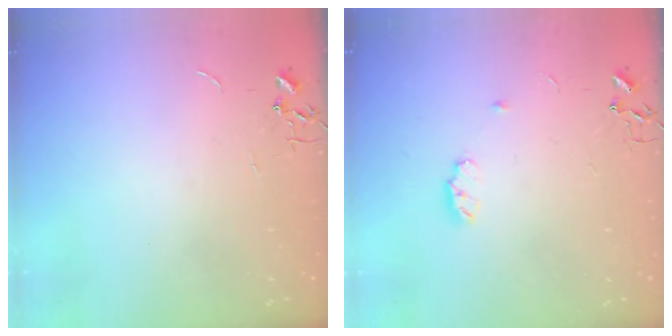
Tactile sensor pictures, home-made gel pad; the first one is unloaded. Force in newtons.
{"total": 5.9, "press": 5.8, "slide": 0.6}